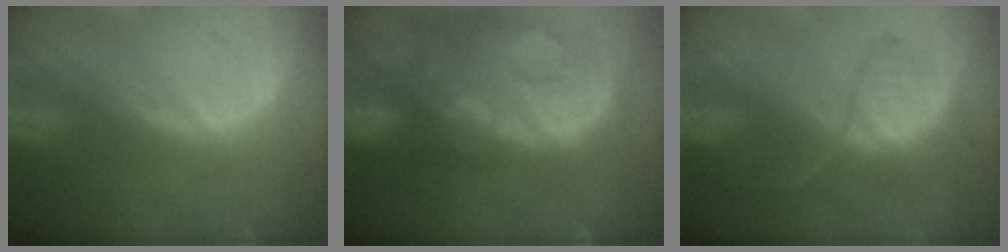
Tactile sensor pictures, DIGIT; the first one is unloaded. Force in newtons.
{"total": 13.8, "press": 11.2, "slide": 8.0}
{"total": 6.3, "press": 5.8, "slide": 2.3}